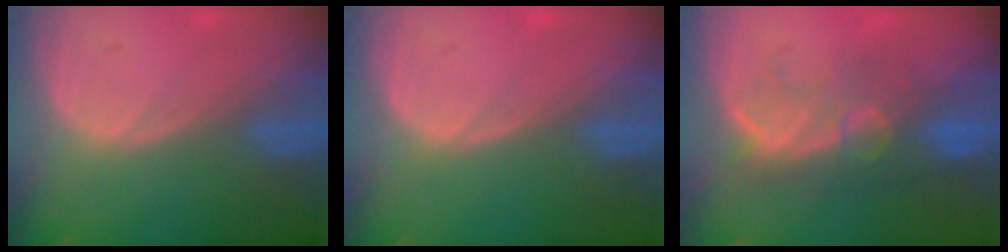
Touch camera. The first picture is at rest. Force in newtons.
{"total": 0.0}
{"total": 8.8, "press": 8.4, "slide": 2.7}